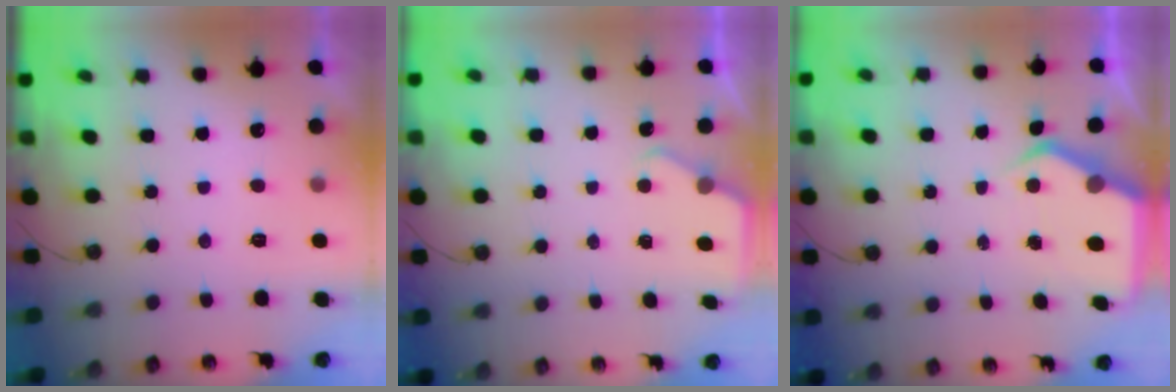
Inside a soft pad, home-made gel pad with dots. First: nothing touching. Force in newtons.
{"total": 2.8, "press": 2.8, "slide": 0.5}
{"total": 5.3, "press": 5.3, "slide": 0.5}